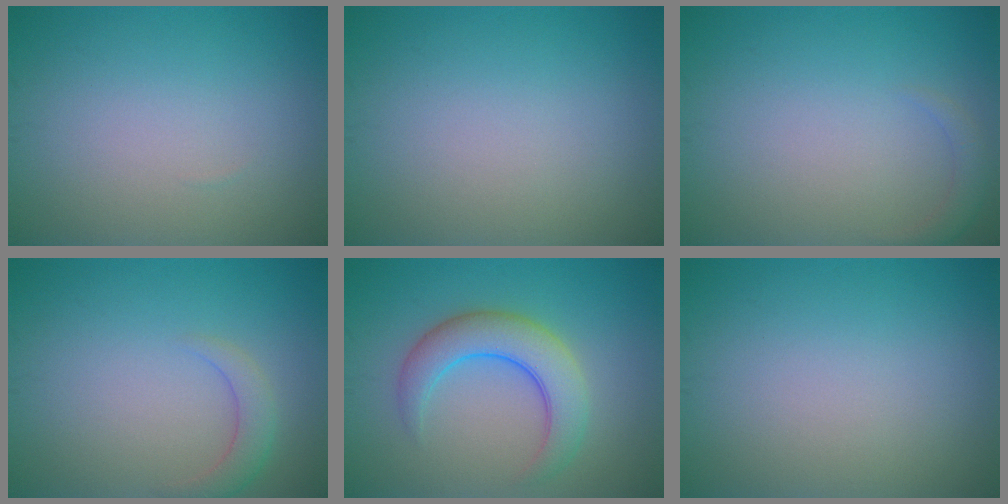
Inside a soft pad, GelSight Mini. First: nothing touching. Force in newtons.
{"total": 0.0}
{"total": 1.3, "press": 1.3, "slide": 0.2}
{"total": 2.1, "press": 2.1, "slide": 0.2}
{"total": 5.3, "press": 5.3, "slide": 0.2}
{"total": 0.0}